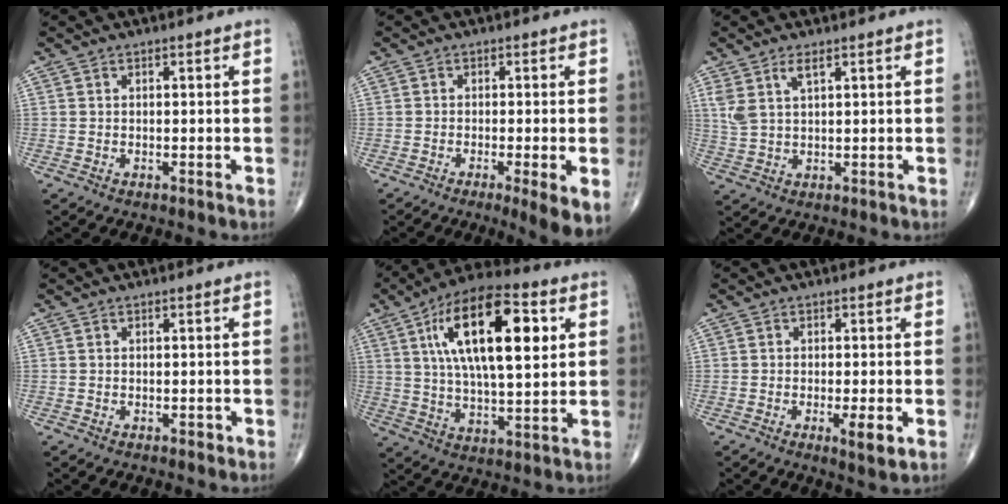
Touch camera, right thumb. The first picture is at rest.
{"total": 6.0, "force": [-2.2, 0.8, 5.5], "torque": [-0.086, -0.015, -0.036]}
{"total": 4.8, "force": [2.5, 1.7, 3.7], "torque": [-0.083, -0.004, 0.059]}
{"total": 0.6, "force": [-0.3, 0.3, 0.3], "torque": [-0.002, 0.000, -0.006]}
{"total": 21.2, "force": [6.2, 8.5, 18.5], "torque": [-0.304, -0.002, 0.099]}
{"total": 4.1, "force": [-1.4, 0.8, 3.8], "torque": [-0.061, -0.010, -0.022]}